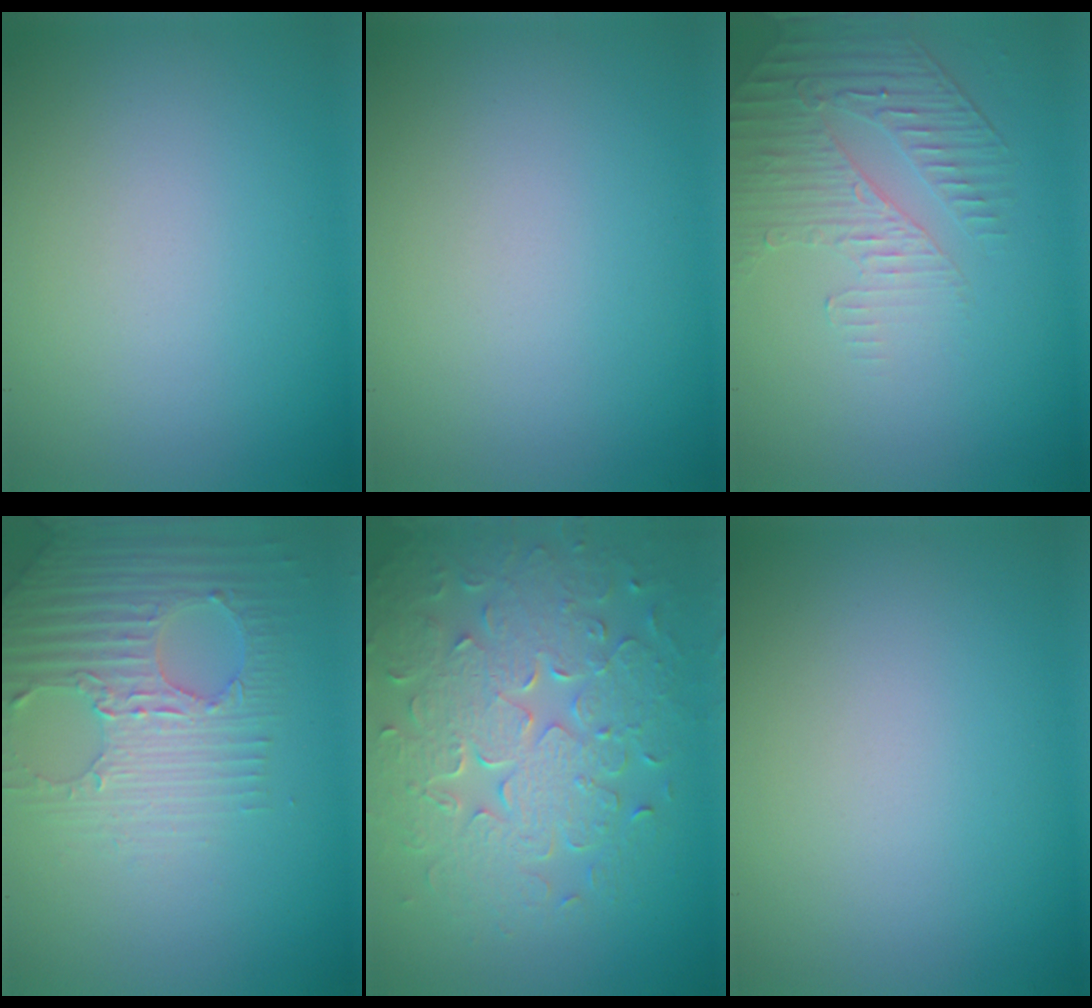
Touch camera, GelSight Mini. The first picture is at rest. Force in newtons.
{"total": 0.0}
{"total": 2.2, "press": 1.7, "slide": 1.4}
{"total": 3.5, "press": 3.5, "slide": 0.6}
{"total": 8.1, "press": 5.9, "slide": 5.6}
{"total": 0.0}